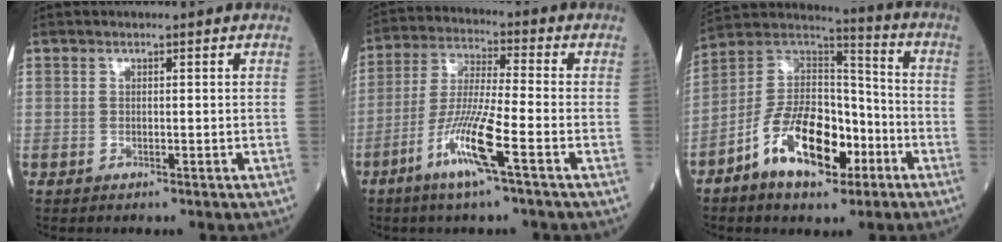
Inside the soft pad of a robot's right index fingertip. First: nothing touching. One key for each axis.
{"total": 10.7, "fx": -5.0, "fy": -0.2, "fz": 9.4, "tx": -0.190, "ty": -0.013, "tz": -0.101}
{"total": 15.2, "fx": -7.2, "fy": 7.1, "fz": 11.4, "tx": -0.221, "ty": 0.017, "tz": -0.125}